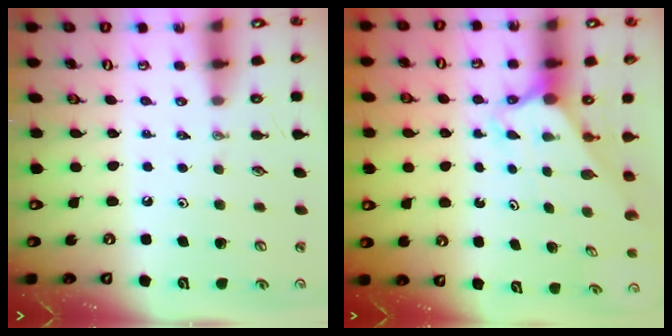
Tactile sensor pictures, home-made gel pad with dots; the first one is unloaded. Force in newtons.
{"total": 2.6, "press": 2.6, "slide": 0.2}